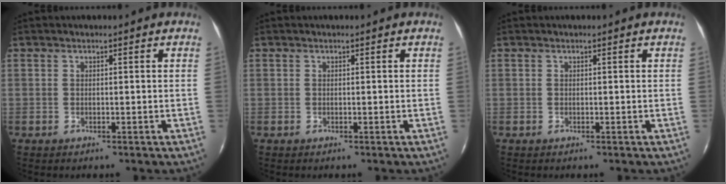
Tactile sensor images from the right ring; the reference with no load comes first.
{"total": 0.0}
{"total": 0.0}